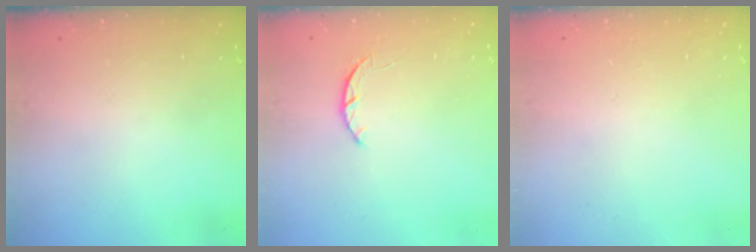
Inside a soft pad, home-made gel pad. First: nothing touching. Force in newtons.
{"total": 2.5, "press": 2.5, "slide": 0.5}
{"total": 2.5, "press": 2.5, "slide": 0.2}